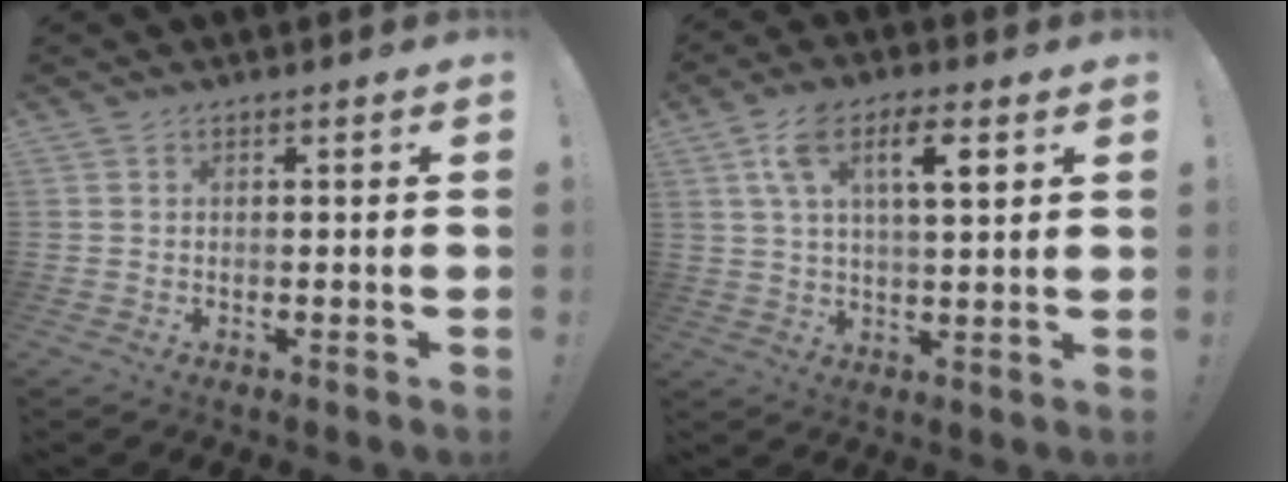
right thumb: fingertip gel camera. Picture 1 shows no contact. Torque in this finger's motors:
{"motor_torque": [-0.23, 0.54, 0.14, 0.19, 0.32]}